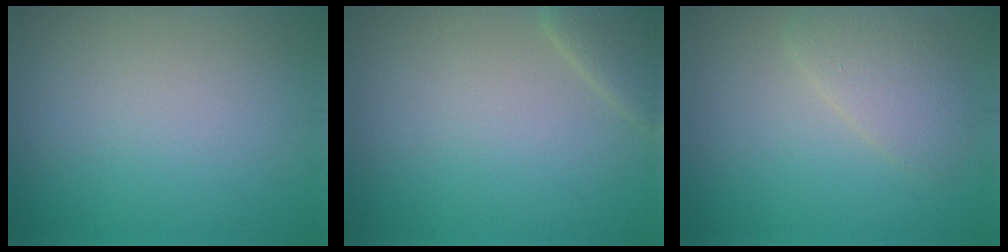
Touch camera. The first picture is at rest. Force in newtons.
{"total": 2.5, "press": 2.5, "slide": 0.2}
{"total": 2.7, "press": 2.7, "slide": 0.2}